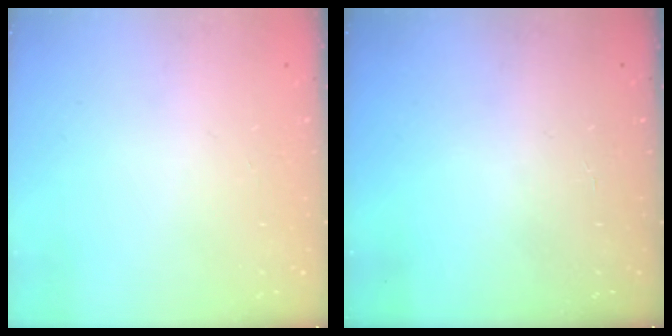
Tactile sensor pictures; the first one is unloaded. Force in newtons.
{"total": 2.5, "press": 2.5, "slide": 0.3}